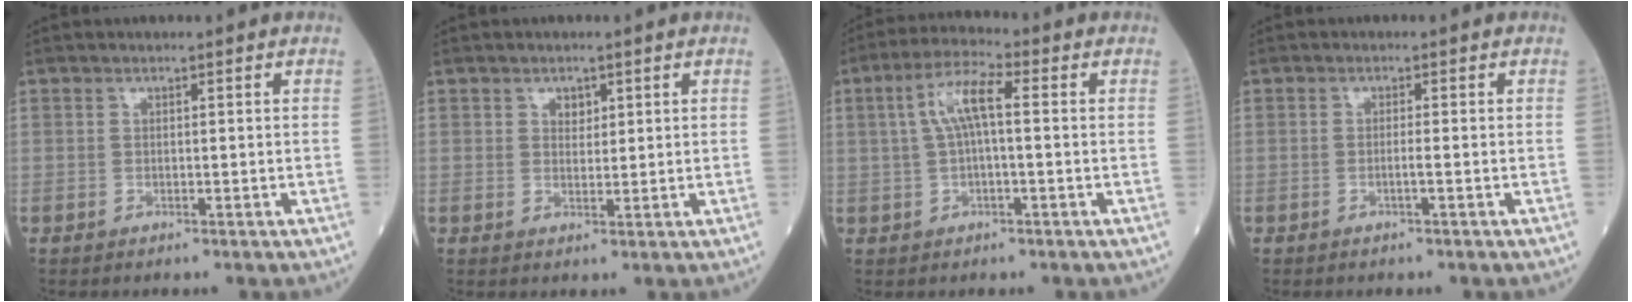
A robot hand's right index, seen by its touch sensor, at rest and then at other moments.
{"total": 1.8, "force": [0.9, 1.2, 0.9], "torque": [-0.011, 0.000, 0.015]}
{"total": 6.6, "force": [1.1, 1.5, 6.3], "torque": [-0.132, 0.024, 0.021]}
{"total": 1.1, "force": [-0.3, -0.2, 1.0], "torque": [-0.020, -0.001, -0.008]}